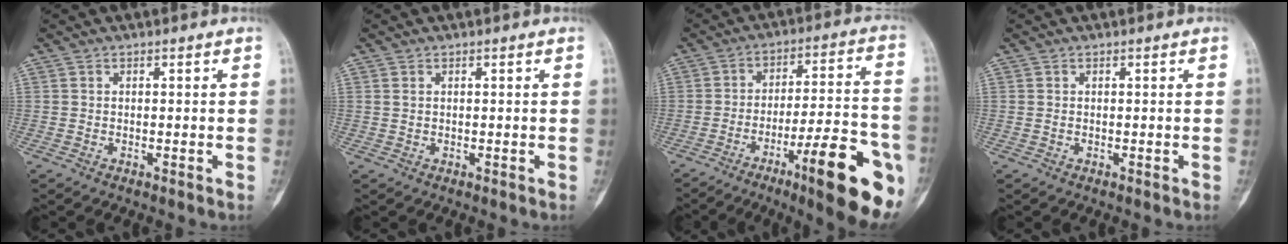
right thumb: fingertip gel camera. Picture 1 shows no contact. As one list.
[{"total": 0.7, "force": [0.3, 0.4, 0.5], "torque": [-0.012, 0.003, 0.007]}, {"total": 20.6, "force": [-9.5, 4.2, 17.8], "torque": [-0.207, 0.044, -0.135]}, {"total": 0.0}]